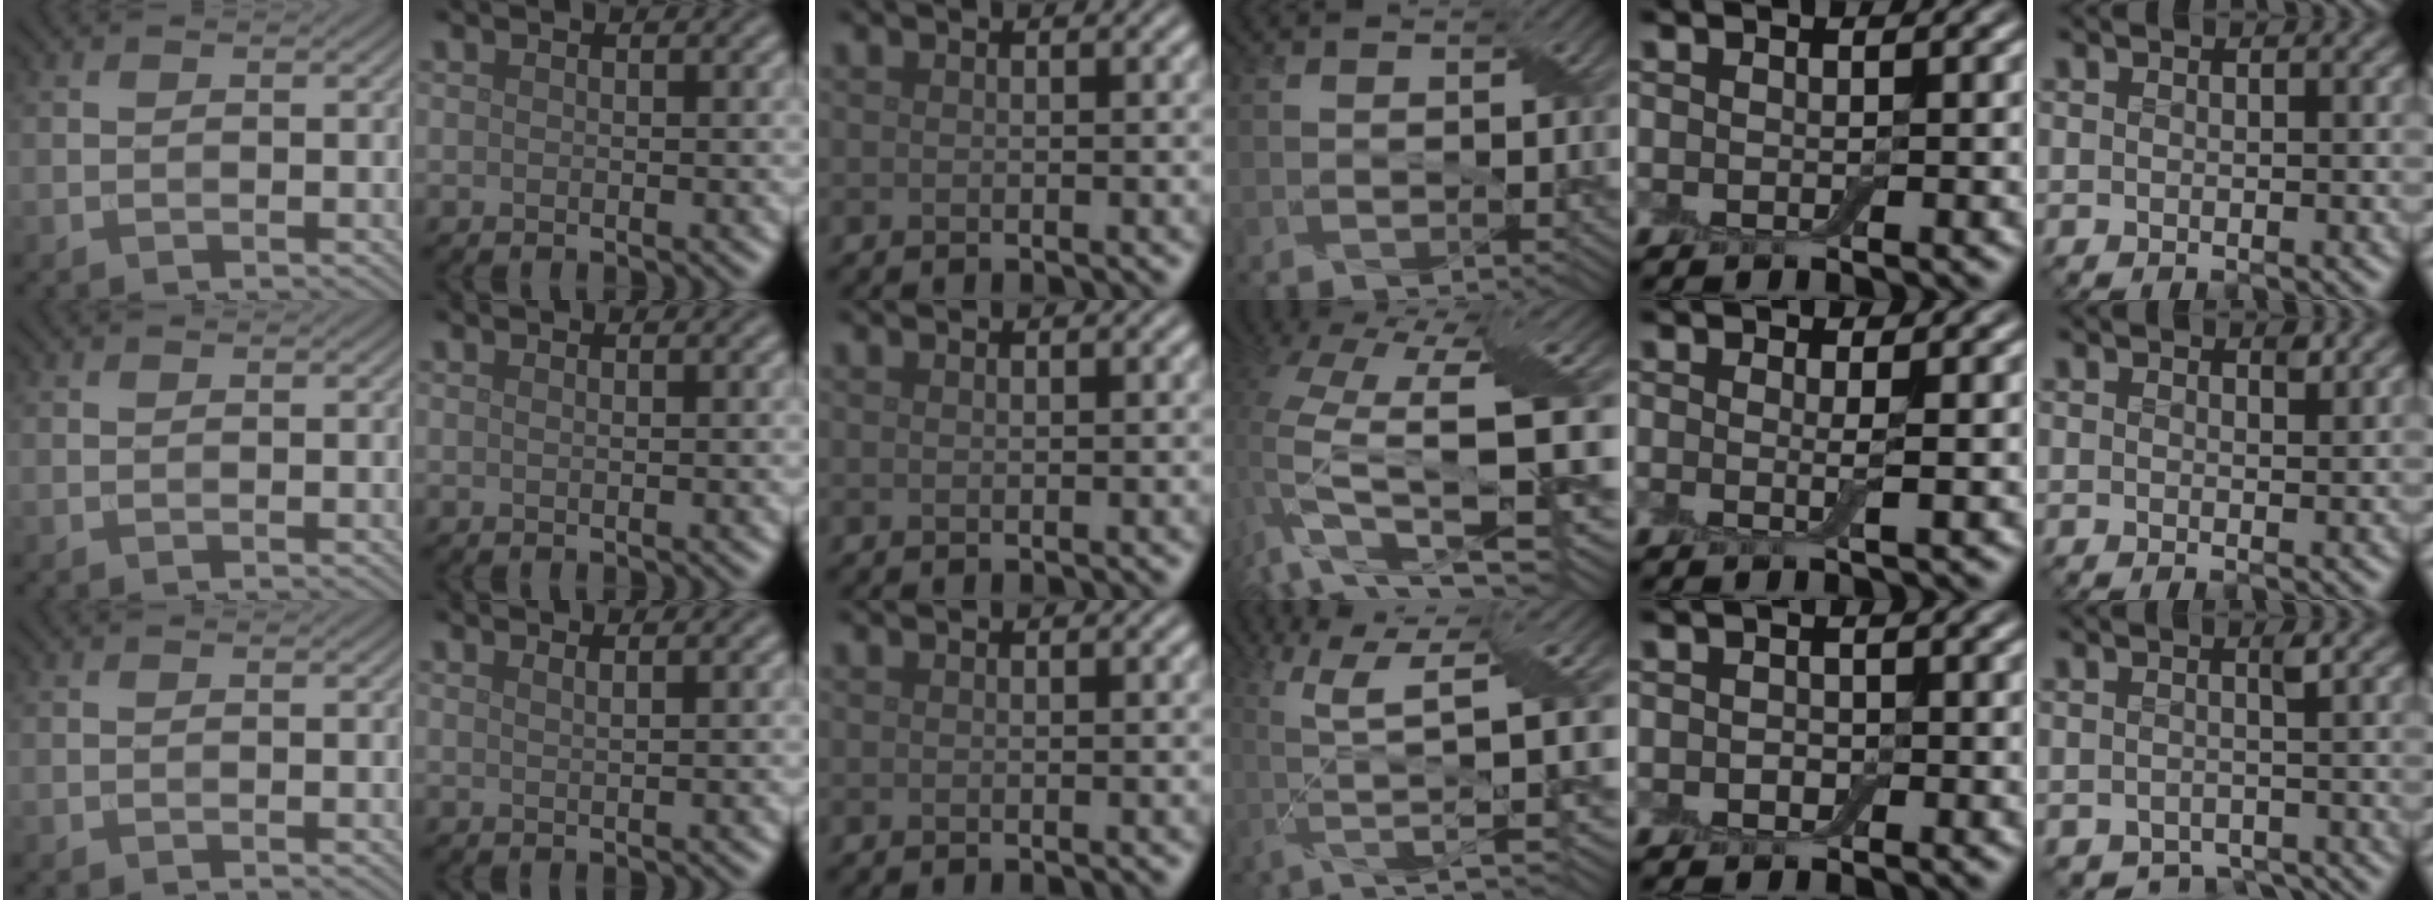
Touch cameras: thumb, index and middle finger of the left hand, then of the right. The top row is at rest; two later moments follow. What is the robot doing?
{"motion": "peel", "object": "bubble wrap"}